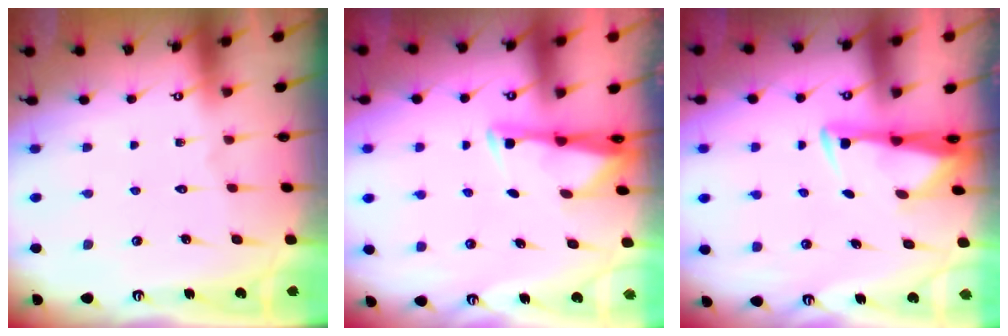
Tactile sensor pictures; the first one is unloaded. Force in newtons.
{"total": 2.9, "press": 2.9, "slide": 0.4}
{"total": 3.0, "press": 2.9, "slide": 0.9}